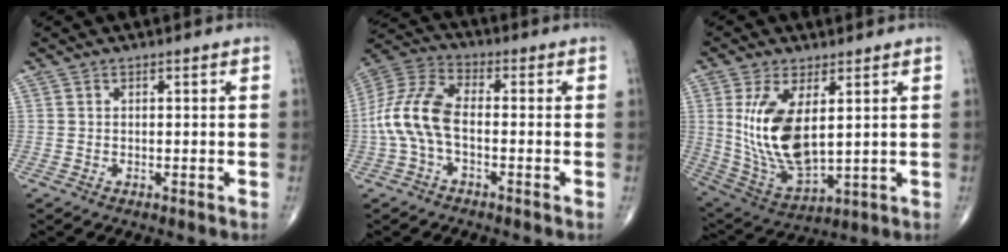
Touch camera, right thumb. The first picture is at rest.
{"total": 11.4, "force": [-1.9, 5.8, 9.6], "torque": [-0.215, 0.031, -0.046]}
{"total": 15.0, "force": [2.9, 7.0, 12.9], "torque": [-0.249, -0.022, 0.077]}